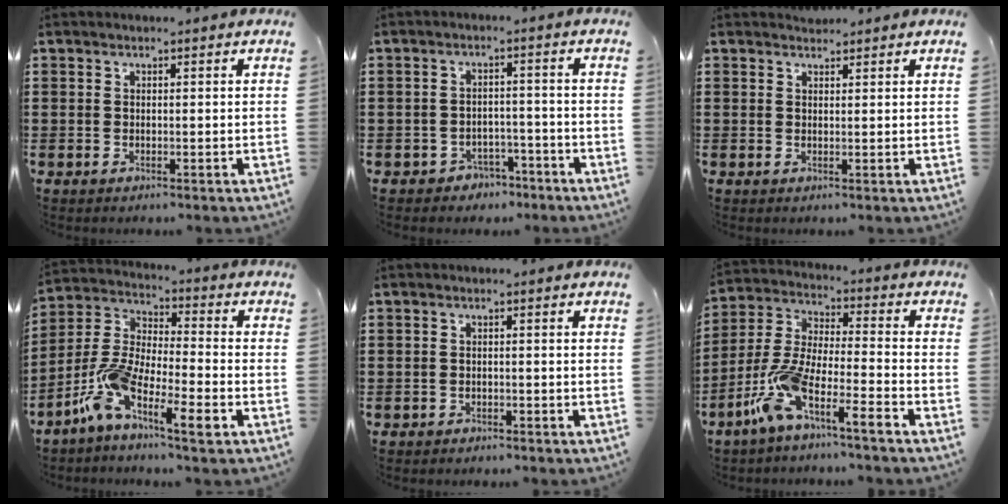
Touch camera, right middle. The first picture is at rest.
{"total": 3.0, "force": [-2.8, 1.1, 0.0], "torque": [-0.010, 0.004, -0.060]}
{"total": 1.2, "force": [1.2, 0.3, -0.1], "torque": [-0.001, 0.002, 0.024]}
{"total": 9.8, "force": [-6.2, 1.9, 7.3], "torque": [-0.179, -0.019, -0.131]}
{"total": 1.0, "force": [-0.9, 0.4, 0.0], "torque": [-0.002, 0.003, -0.020]}
{"total": 8.5, "force": [-7.0, -0.2, 4.8], "torque": [-0.128, -0.024, -0.150]}